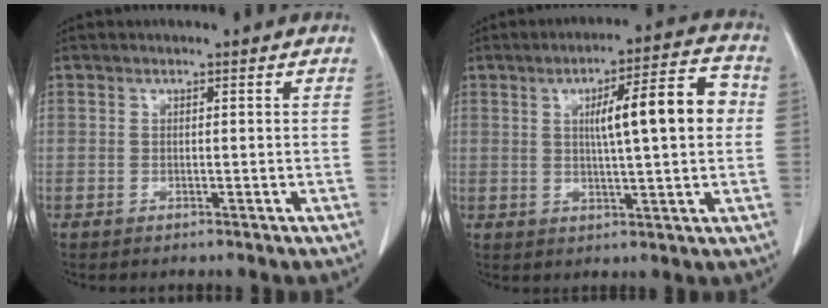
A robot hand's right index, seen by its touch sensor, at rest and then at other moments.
{"total": 11.2, "force": [1.6, 1.3, 11.0], "torque": [-0.159, 0.024, 0.024]}